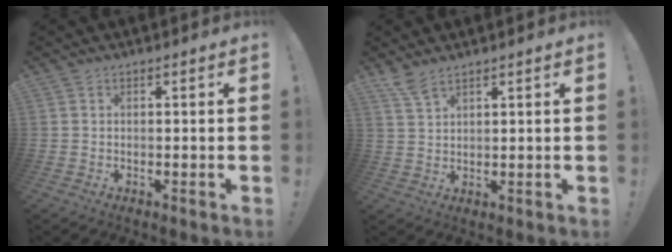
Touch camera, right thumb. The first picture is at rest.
{"total": 4.7, "force": [3.8, 1.1, 2.6], "torque": [-0.057, -0.019, 0.071]}